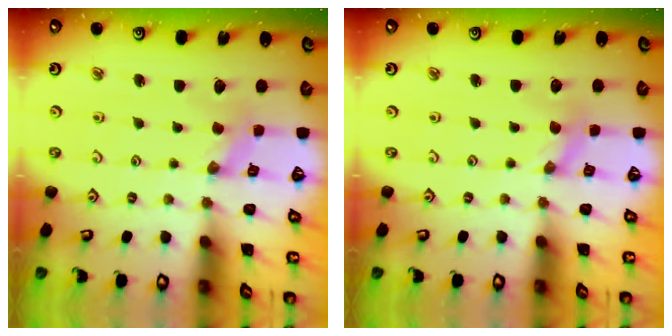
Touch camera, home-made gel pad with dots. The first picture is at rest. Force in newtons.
{"total": 0.0}